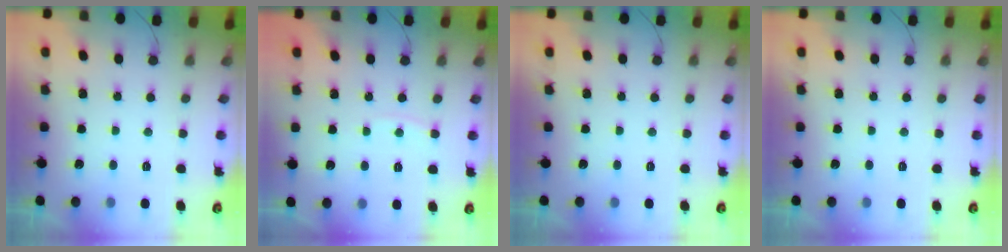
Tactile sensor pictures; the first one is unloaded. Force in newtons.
{"total": 2.8, "press": 2.8, "slide": 0.4}
{"total": 0.0}
{"total": 0.0}